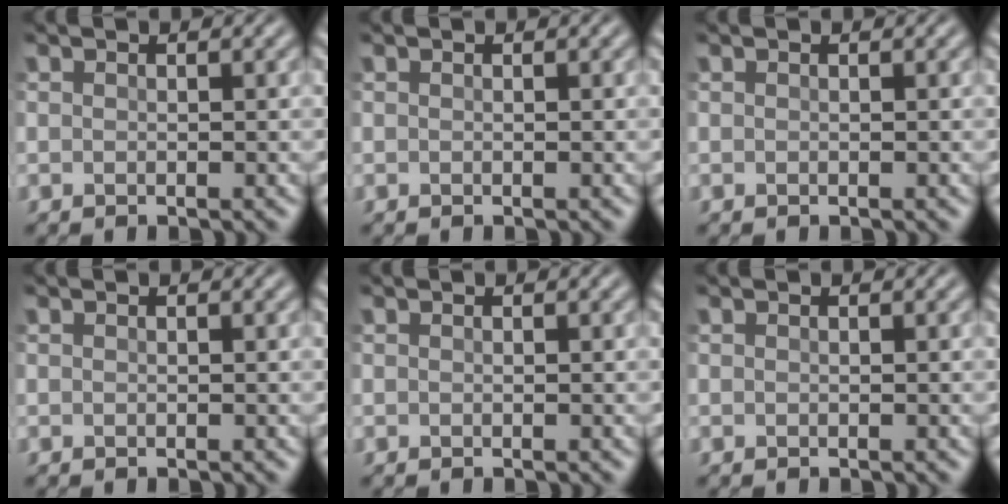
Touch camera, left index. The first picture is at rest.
{"total": 0.0}
{"total": 0.0}
{"total": 0.0}
{"total": 0.0}
{"total": 0.0}